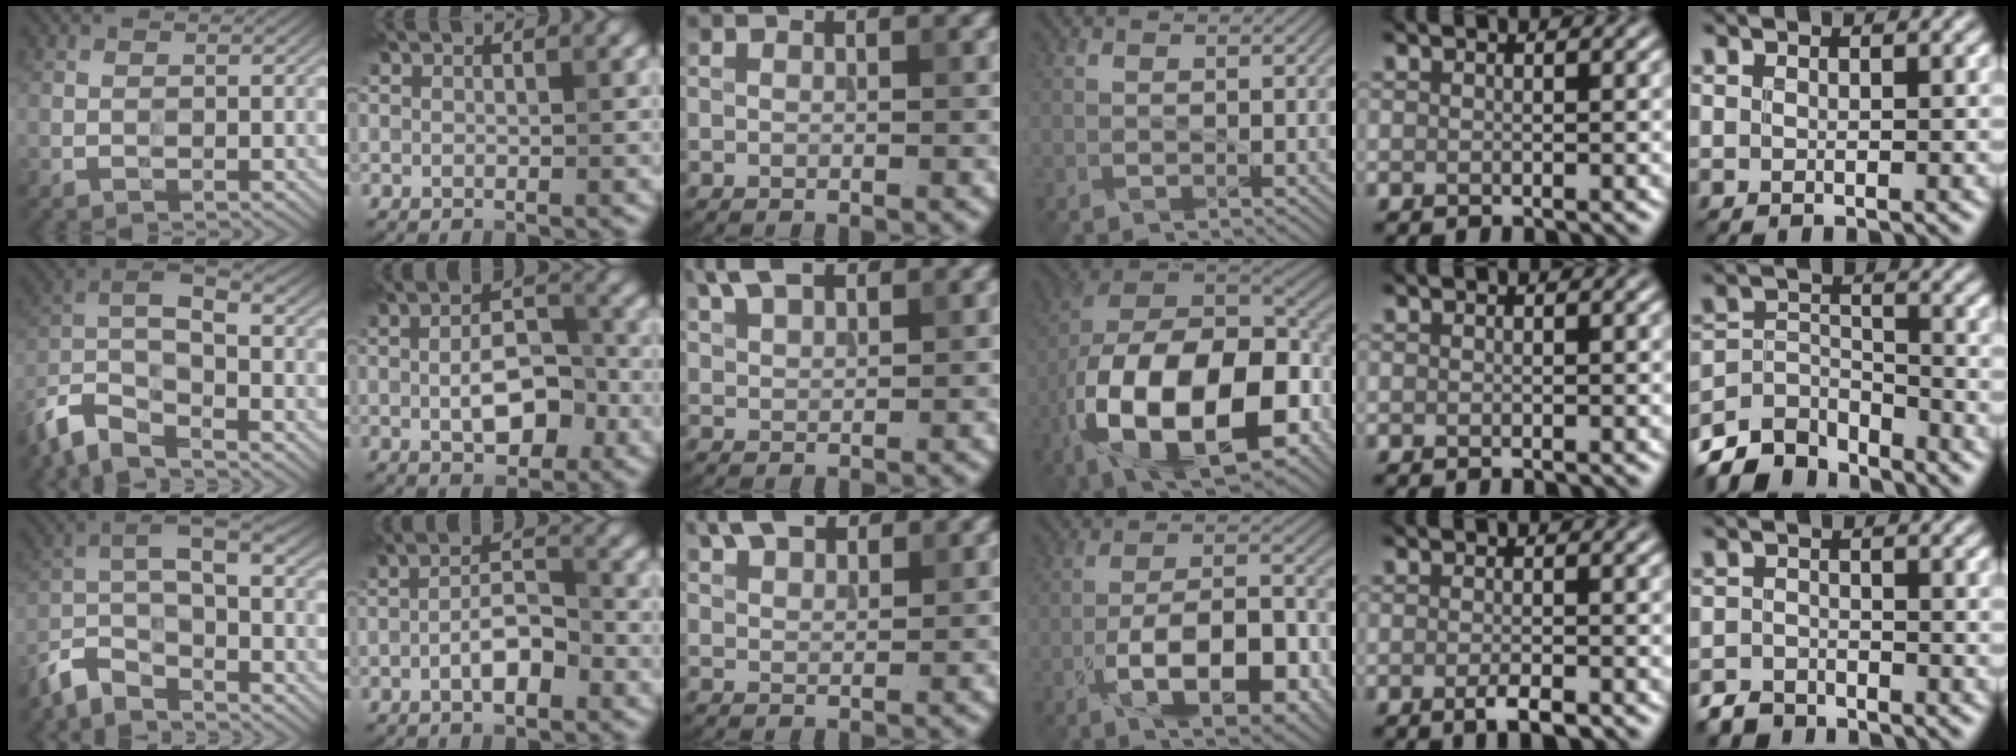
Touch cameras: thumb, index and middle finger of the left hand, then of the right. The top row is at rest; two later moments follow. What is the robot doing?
{"motion": "wipe", "object": "bowl"}